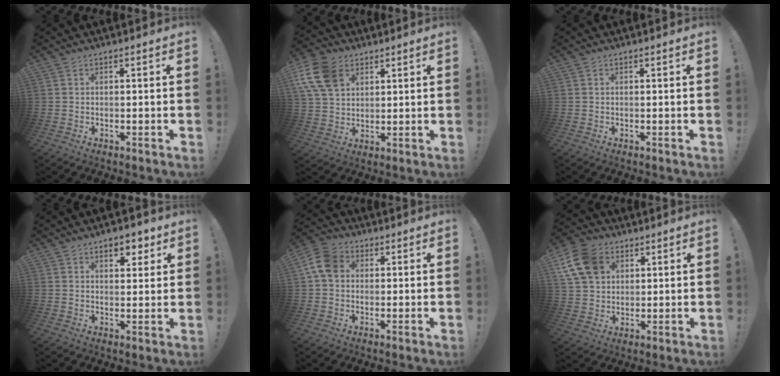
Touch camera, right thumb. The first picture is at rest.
{"total": 14.2, "force": [6.3, 9.9, 7.9], "torque": [-0.143, -0.019, 0.127]}
{"total": 0.0}
{"total": 5.5, "force": [3.1, 3.5, 2.9], "torque": [-0.022, -0.010, 0.050]}
{"total": 9.4, "force": [1.9, 7.2, 5.7], "torque": [-0.108, 0.011, 0.041]}
{"total": 13.4, "force": [5.5, 10.1, 6.8], "torque": [-0.111, -0.018, 0.114]}